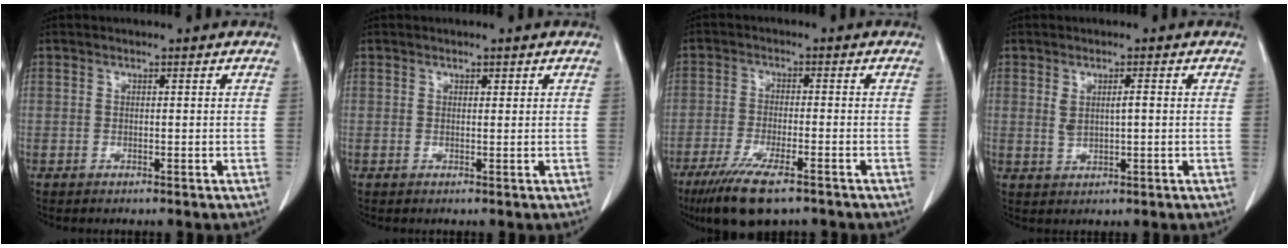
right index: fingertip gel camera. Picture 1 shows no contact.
{"total": 0.6, "force": [0.4, 0.3, 0.4], "torque": [-0.005, -0.003, 0.006]}
{"total": 9.6, "force": [-6.6, 1.8, 6.8], "torque": [-0.118, -0.022, -0.103]}
{"total": 2.8, "force": [0.6, 0.9, 2.5], "torque": [-0.047, 0.006, 0.018]}